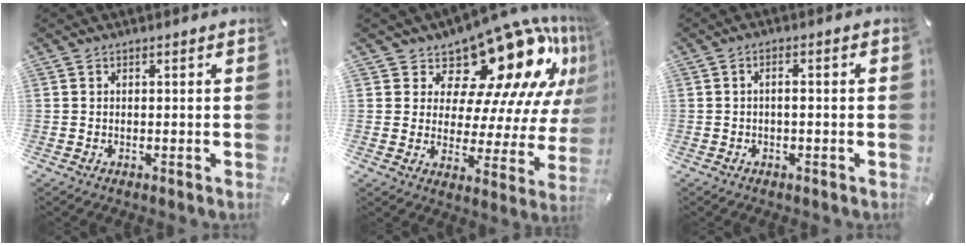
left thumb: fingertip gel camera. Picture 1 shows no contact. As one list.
[{"total": 20.5, "force": [14.5, 9.1, 11.3], "torque": [-0.148, -0.121, 0.239]}, {"total": 2.2, "force": [-0.7, 0.7, 1.9], "torque": [-0.033, 0.006, -0.014]}]